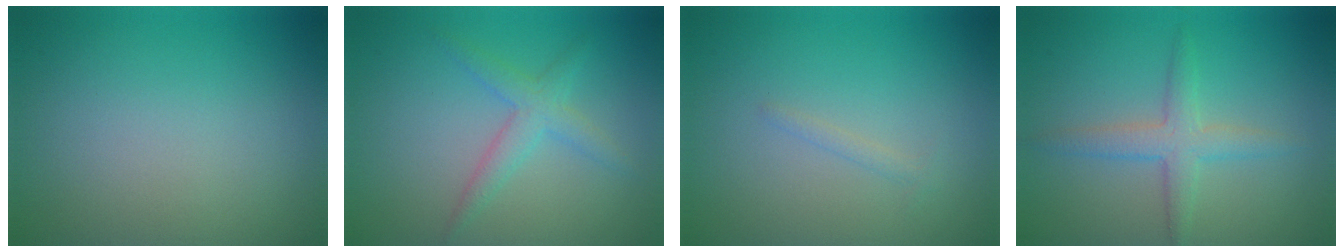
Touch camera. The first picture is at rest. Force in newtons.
{"total": 2.4, "press": 2.4, "slide": 0.1}
{"total": 0.7, "press": 0.7, "slide": 0.1}
{"total": 2.8, "press": 2.8, "slide": 0.0}